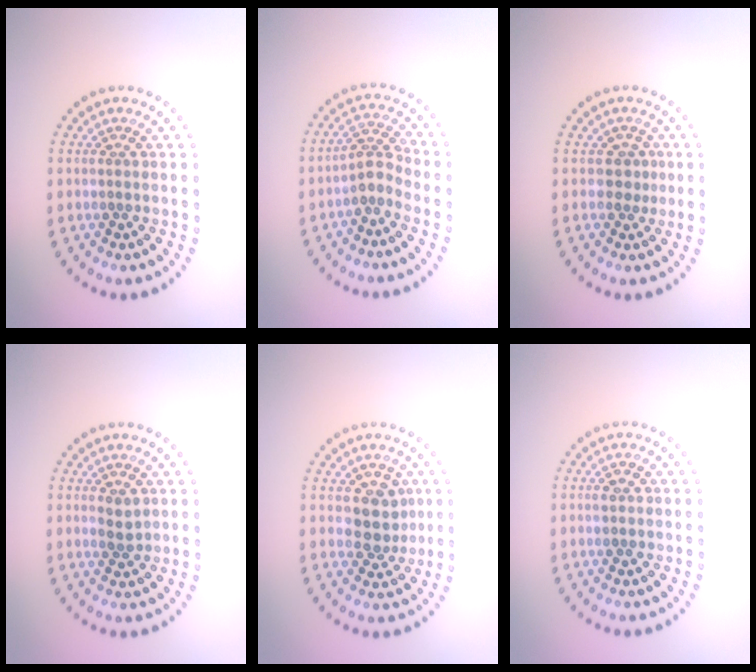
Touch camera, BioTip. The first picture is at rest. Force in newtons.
{"total": 2.3, "press": 1.6, "slide": 1.6}
{"total": 1.5, "press": 1.2, "slide": 1.0}
{"total": 1.5, "press": 1.5, "slide": 0.3}
{"total": 2.9, "press": 2.5, "slide": 1.4}
{"total": 1.6, "press": 1.6, "slide": 0.1}